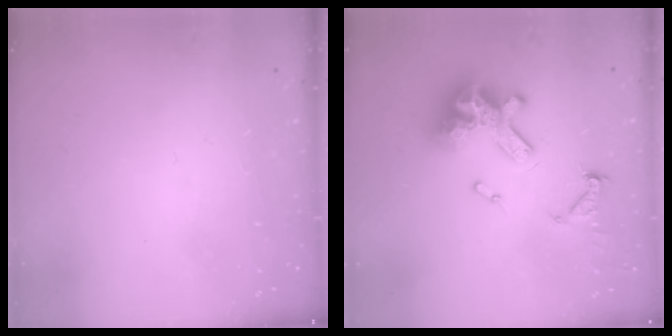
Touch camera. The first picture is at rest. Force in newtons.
{"total": 13.6, "press": 13.6, "slide": 0.6}